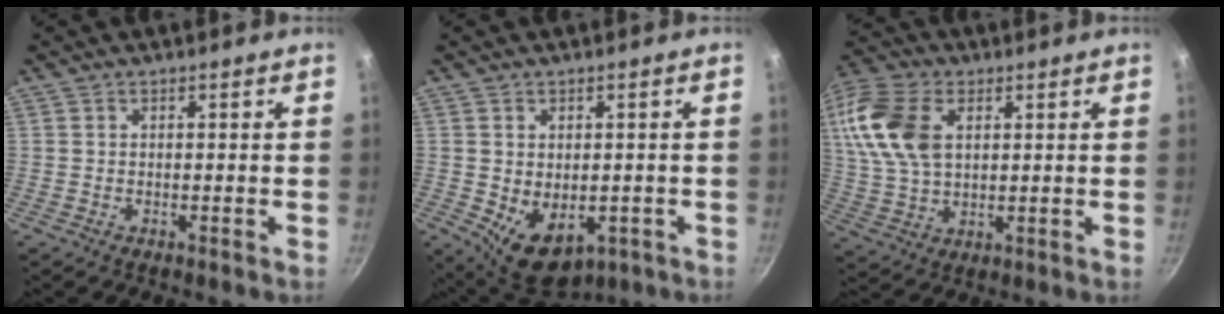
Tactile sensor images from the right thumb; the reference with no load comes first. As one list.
[{"total": 9.4, "force": [-1.8, 6.4, 6.6], "torque": [-0.081, -0.011, -0.004]}, {"total": 16.5, "force": [4.3, 10.8, 11.7], "torque": [-0.233, 0.006, 0.081]}]